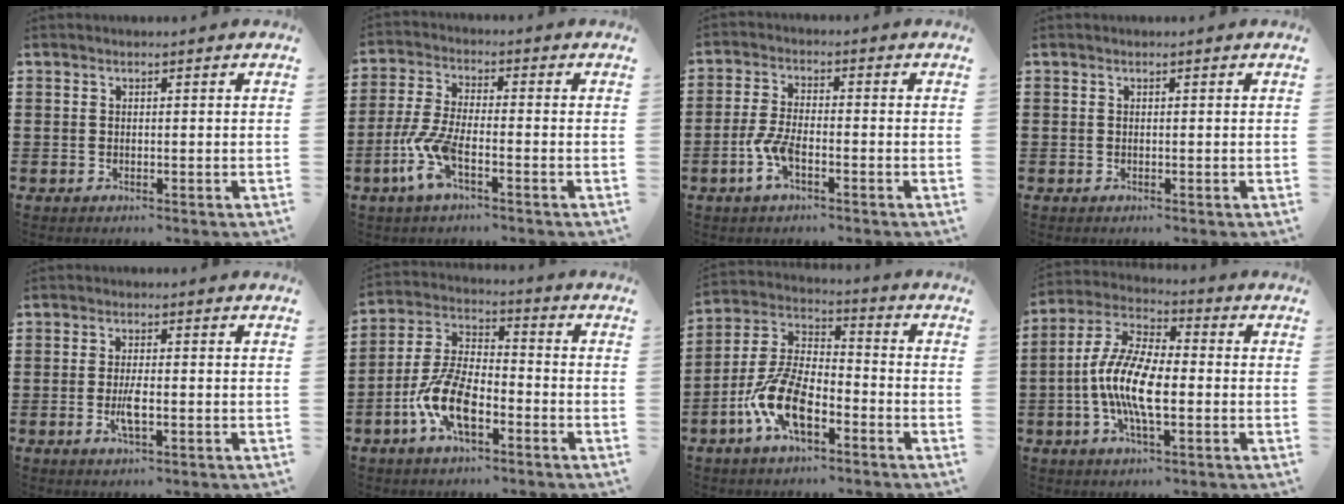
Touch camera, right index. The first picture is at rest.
{"total": 6.8, "force": [-3.3, 1.7, 5.7], "torque": [-0.154, -0.021, -0.070]}
{"total": 4.1, "force": [-1.8, 1.3, 3.5], "torque": [-0.089, -0.007, -0.040]}
{"total": 0.0}
{"total": 3.4, "force": [-0.9, 0.8, 3.2], "torque": [-0.069, -0.005, -0.020]}
{"total": 9.4, "force": [-4.2, 4.0, 7.4], "torque": [-0.177, -0.004, -0.083]}
{"total": 10.5, "force": [-5.1, 4.4, 8.1], "torque": [-0.194, 0.001, -0.102]}
{"total": 10.9, "force": [-2.4, 3.8, 10.0], "torque": [-0.230, -0.014, -0.051]}